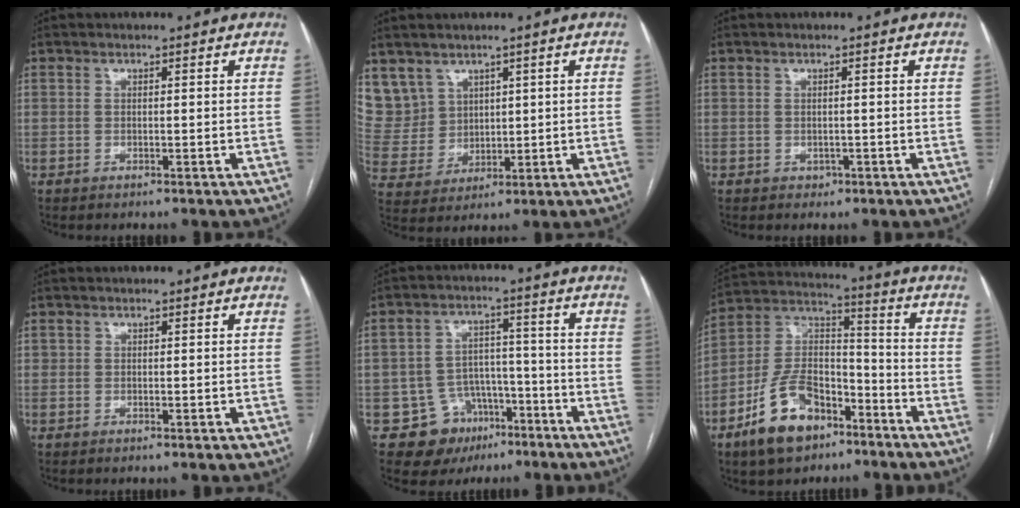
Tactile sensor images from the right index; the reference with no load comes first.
{"total": 9.2, "force": [5.5, 7.4, 0.8], "torque": [-0.033, 0.030, 0.134]}
{"total": 0.7, "force": [-0.3, 0.7, 0.3], "torque": [-0.002, 0.002, -0.001]}
{"total": 0.8, "force": [0.0, 0.6, 0.5], "torque": [-0.008, 0.002, 0.004]}
{"total": 9.1, "force": [-5.0, 7.4, 1.8], "torque": [-0.018, 0.033, -0.065]}
{"total": 14.4, "force": [-8.5, 7.7, 8.8], "torque": [-0.177, 0.016, -0.153]}